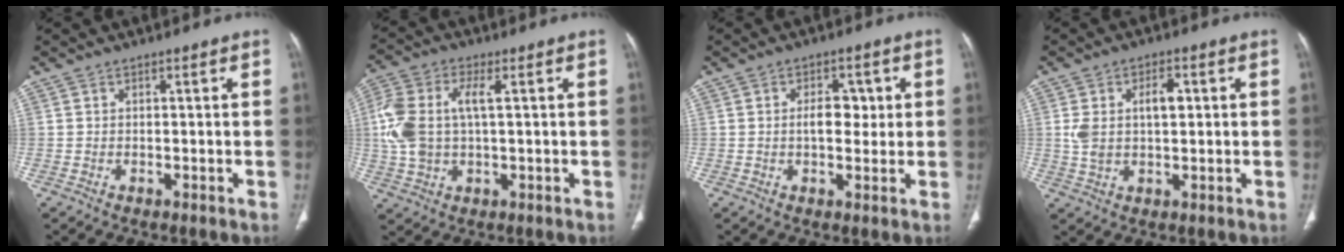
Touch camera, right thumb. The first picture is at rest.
{"total": 11.6, "force": [1.4, 6.2, 9.7], "torque": [-0.230, 0.017, 0.030]}
{"total": 5.3, "force": [0.7, 3.2, 4.2], "torque": [-0.042, 0.001, 0.009]}
{"total": 7.2, "force": [1.2, 3.9, 5.9], "torque": [-0.116, 0.013, 0.026]}